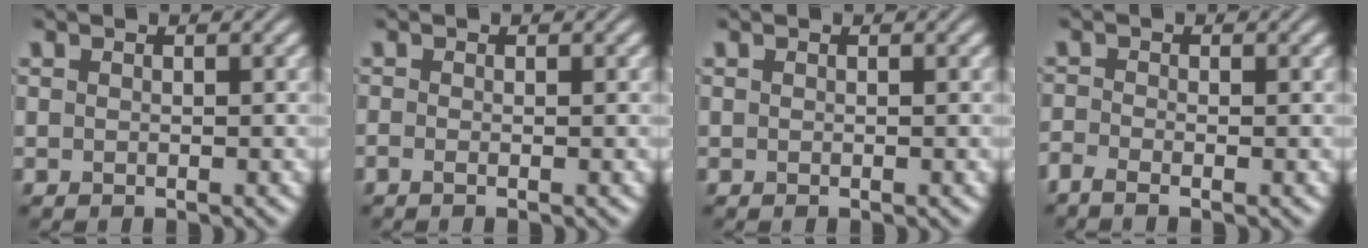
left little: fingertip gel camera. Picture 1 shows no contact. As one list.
[{"total": 0.7, "force": [-0.3, 0.2, 0.6], "torque": [-0.012, -0.009, -0.007]}, {"total": 0.0}, {"total": 1.6, "force": [-1.3, 0.3, 0.9], "torque": [-0.022, -0.014, -0.036]}]